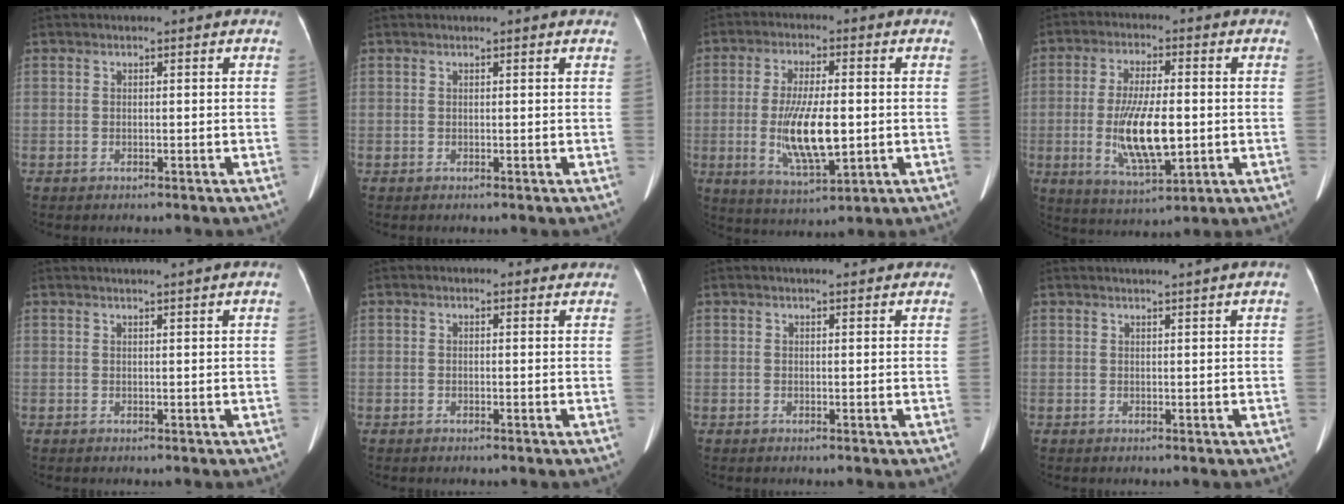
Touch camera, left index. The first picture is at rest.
{"total": 1.5, "force": [1.4, 0.0, 0.6], "torque": [-0.011, 0.016, 0.017]}
{"total": 10.9, "force": [-1.1, 3.1, 10.4], "torque": [-0.205, -0.012, -0.013]}
{"total": 11.5, "force": [-1.3, 3.4, 10.9], "torque": [-0.214, -0.010, -0.017]}
{"total": 3.7, "force": [3.3, -0.9, 1.5], "torque": [-0.018, 0.014, 0.042]}
{"total": 1.4, "force": [1.2, 0.8, 0.0], "torque": [0.000, -0.001, 0.002]}
{"total": 4.8, "force": [4.2, 1.2, 2.0], "torque": [-0.021, 0.019, 0.047]}
{"total": 3.6, "force": [3.2, -1.0, 1.5], "torque": [-0.016, 0.011, 0.041]}